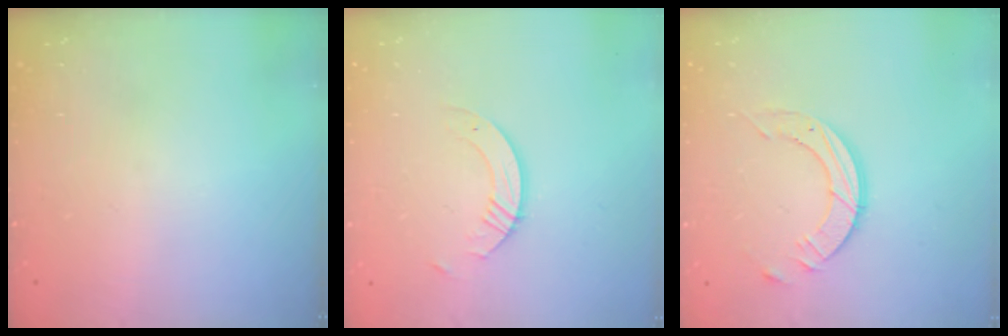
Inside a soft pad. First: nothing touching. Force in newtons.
{"total": 3.4, "press": 3.4, "slide": 0.3}
{"total": 9.0, "press": 9.0, "slide": 0.8}